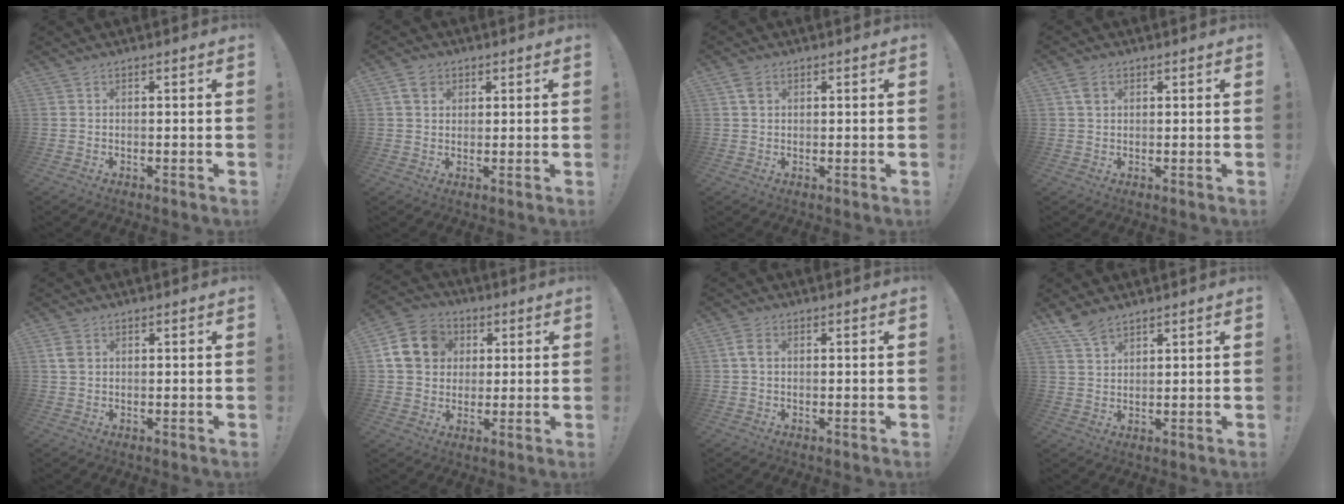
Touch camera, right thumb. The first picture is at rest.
{"total": 4.8, "force": [2.3, 3.8, 2.0], "torque": [-0.037, 0.001, 0.044]}
{"total": 2.8, "force": [1.2, 1.9, 1.6], "torque": [-0.031, 0.004, 0.024]}
{"total": 3.8, "force": [1.6, 2.6, 2.2], "torque": [-0.034, 0.001, 0.031]}
{"total": 3.3, "force": [1.2, 2.2, 2.1], "torque": [-0.037, 0.002, 0.024]}
{"total": 13.9, "force": [3.6, 11.9, 6.2], "torque": [-0.094, 0.001, 0.076]}
{"total": 3.1, "force": [0.7, 2.0, 2.2], "torque": [-0.038, 0.005, 0.012]}
{"total": 5.2, "force": [4.3, 1.9, 2.1], "torque": [-0.037, -0.025, 0.081]}